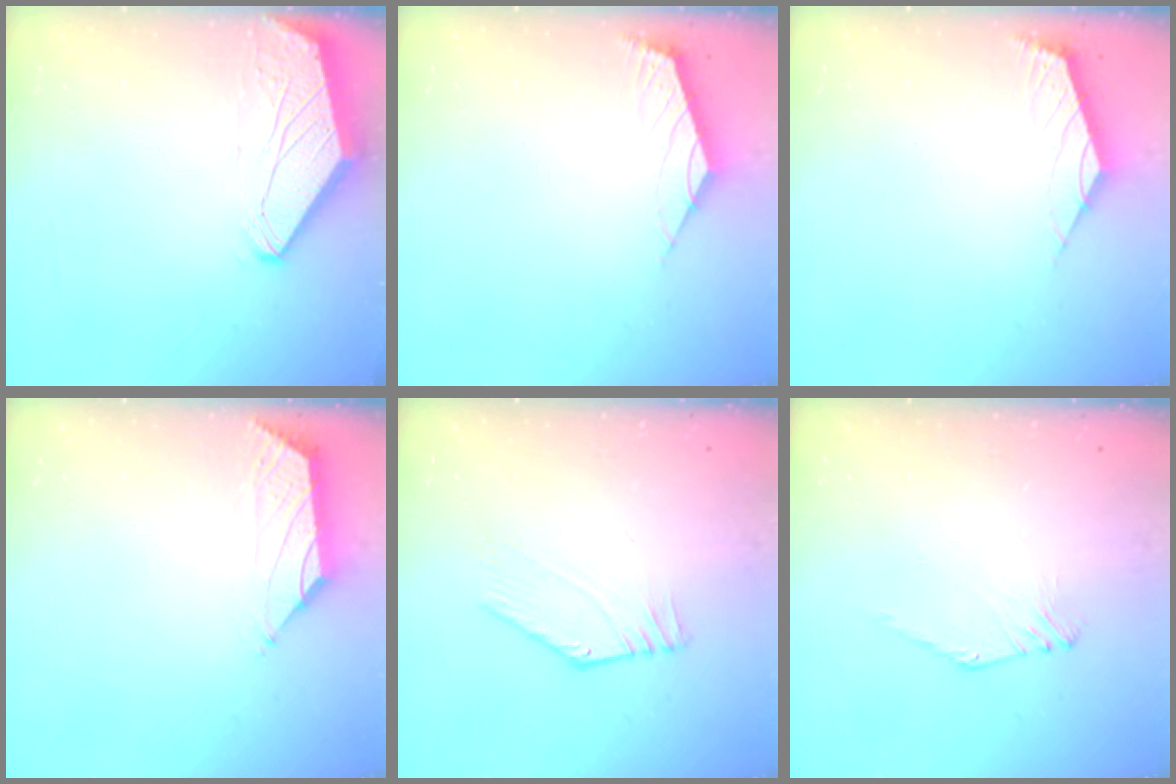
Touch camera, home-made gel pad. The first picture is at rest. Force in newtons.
{"total": 2.3, "press": 2.3, "slide": 0.6}
{"total": 2.3, "press": 2.3, "slide": 0.6}
{"total": 0.8, "press": 0.5, "slide": 0.6}
{"total": 3.7, "press": 3.7, "slide": 0.1}
{"total": 0.0}